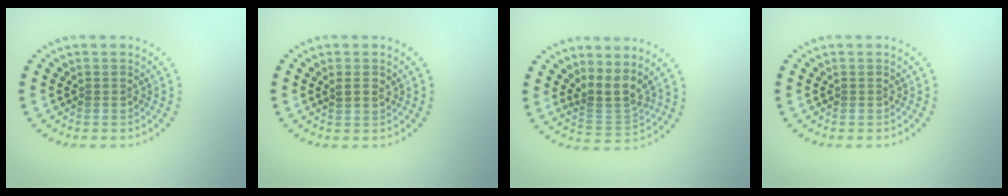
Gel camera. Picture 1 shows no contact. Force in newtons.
{"total": 0.9, "press": 0.8, "slide": 0.3}
{"total": 3.0, "press": 2.1, "slide": 2.1}
{"total": 0.0}